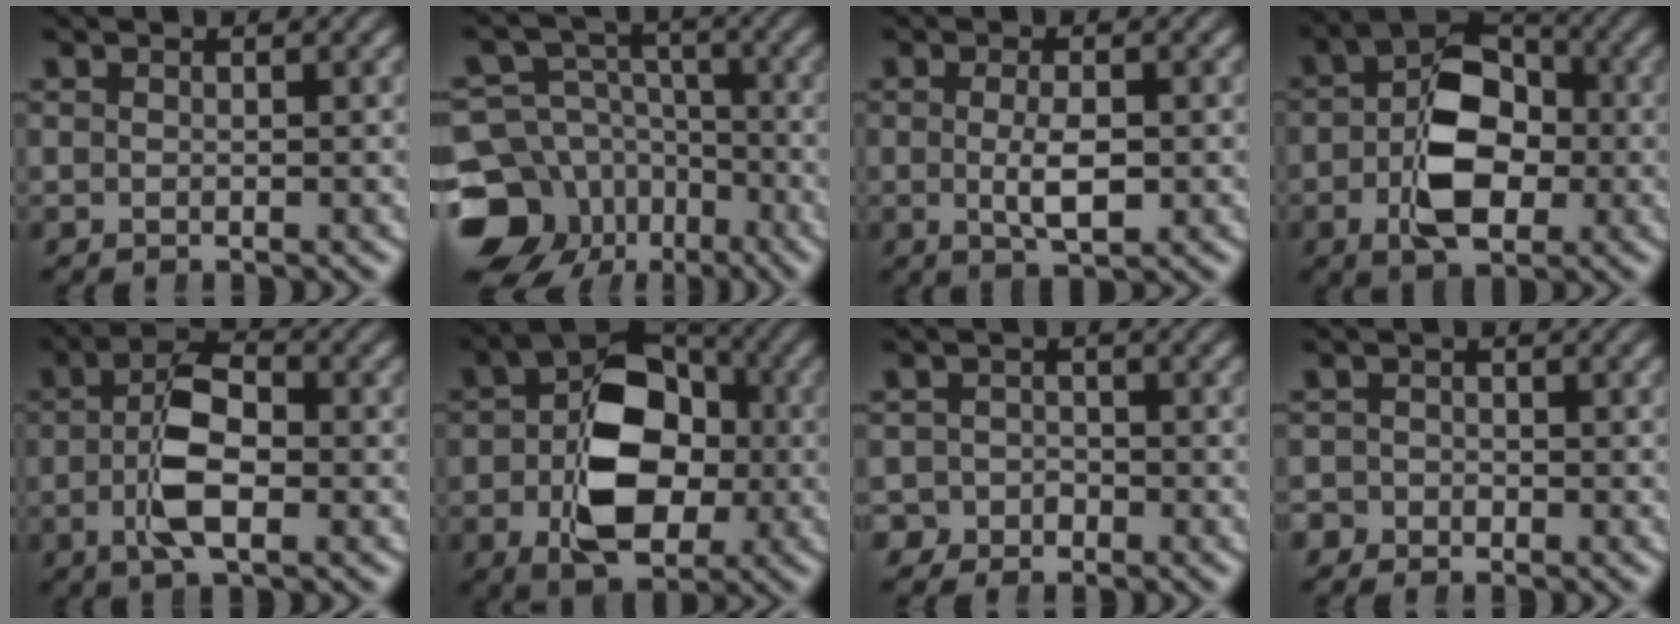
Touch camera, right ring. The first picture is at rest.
{"total": 14.7, "force": [-6.1, 12.2, 5.5], "torque": [-0.092, -0.069, -0.089]}
{"total": 3.3, "force": [-0.5, 1.0, 3.1], "torque": [-0.046, -0.008, -0.004]}
{"total": 7.9, "force": [-0.6, 4.9, 6.2], "torque": [-0.088, -0.004, -0.015]}
{"total": 4.9, "force": [-0.3, 1.7, 4.6], "torque": [-0.073, 0.003, -0.010]}
{"total": 10.2, "force": [-0.5, 6.6, 7.8], "torque": [-0.110, -0.008, -0.011]}
{"total": 2.8, "force": [-1.9, 1.8, -0.8], "torque": [0.027, -0.005, -0.038]}
{"total": 1.7, "force": [-1.1, 0.8, -1.0], "torque": [0.027, -0.003, -0.025]}